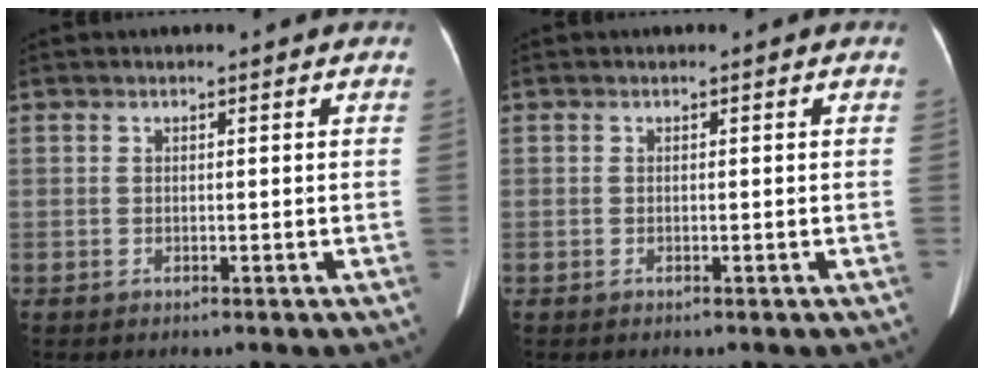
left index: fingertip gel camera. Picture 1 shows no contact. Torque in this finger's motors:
{"motor_torque": [0.03, 0.03, 0.00, 0.00]}